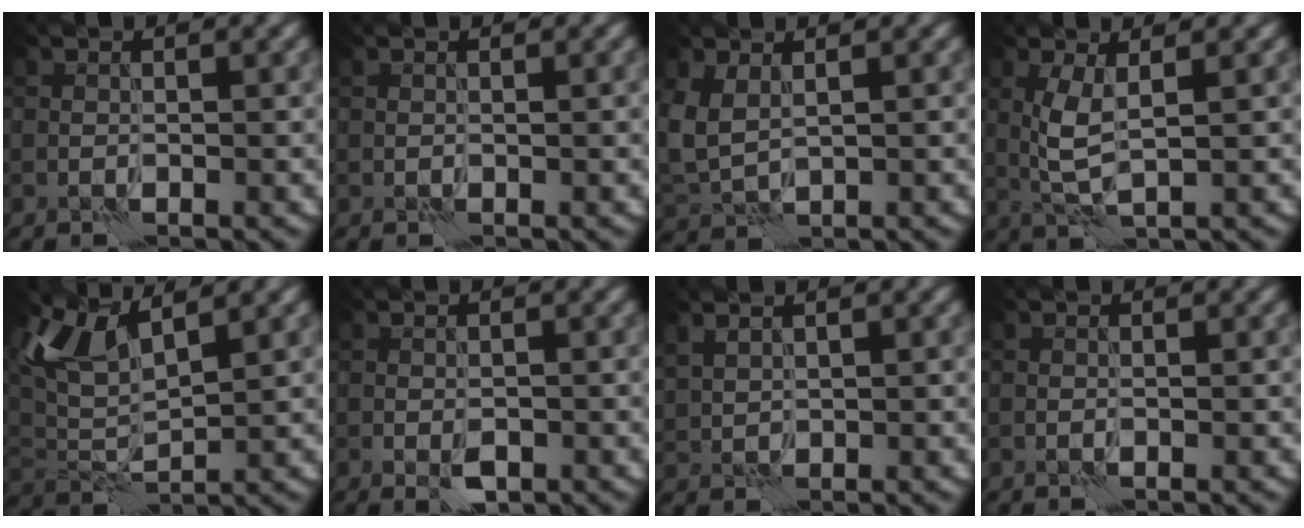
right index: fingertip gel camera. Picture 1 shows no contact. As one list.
[{"total": 0.0}, {"total": 3.4, "force": [1.2, 2.0, 2.4], "torque": [-0.072, -0.002, 0.028]}, {"total": 3.0, "force": [0.4, 0.7, 2.9], "torque": [-0.063, -0.005, 0.011]}, {"total": 6.2, "force": [3.7, 2.5, 4.3], "torque": [-0.104, 0.005, 0.069]}, {"total": 1.7, "force": [-0.7, 0.8, 1.3], "torque": [-0.023, -0.001, -0.012]}, {"total": 1.4, "force": [1.1, 0.5, 0.6], "torque": [-0.018, 0.003, 0.029]}, {"total": 0.0}]